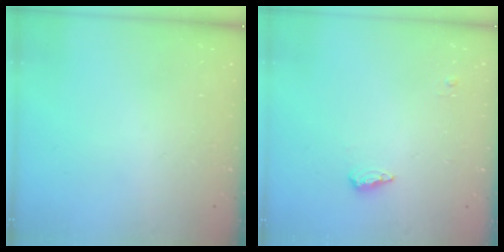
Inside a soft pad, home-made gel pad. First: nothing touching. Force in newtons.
{"total": 5.0, "press": 4.9, "slide": 1.1}